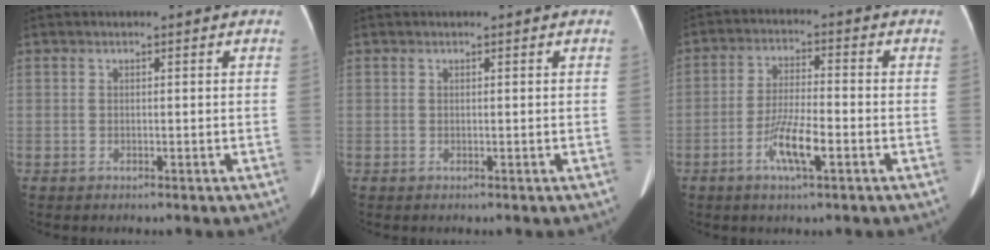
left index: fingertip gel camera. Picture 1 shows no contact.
{"total": 0.0}
{"total": 6.9, "force": [-3.0, 1.0, 6.1], "torque": [-0.122, -0.004, -0.057]}